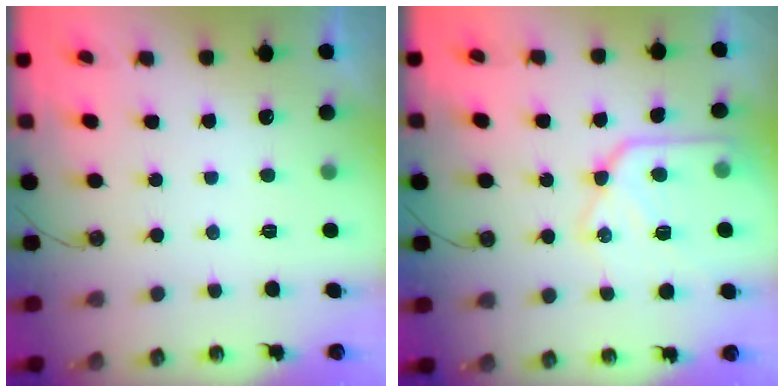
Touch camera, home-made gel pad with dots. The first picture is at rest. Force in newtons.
{"total": 16.4, "press": 16.4, "slide": 1.2}